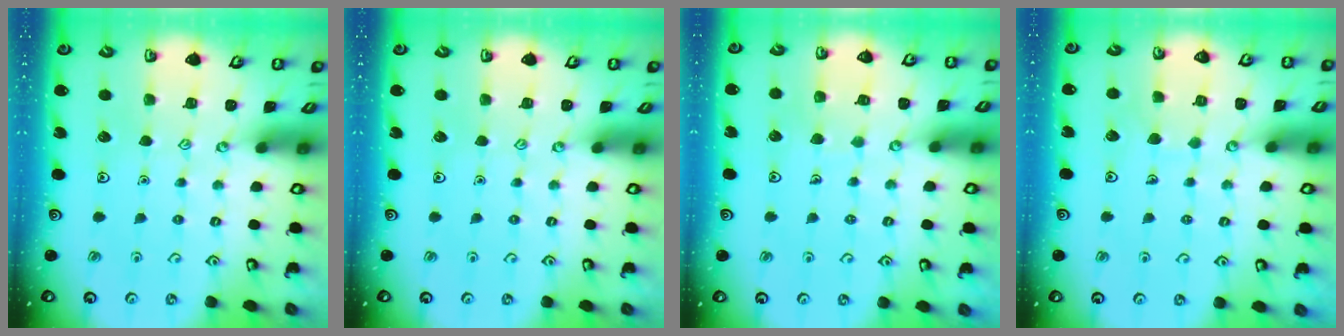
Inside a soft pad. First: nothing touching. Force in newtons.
{"total": 0.0}
{"total": 5.7, "press": 5.7, "slide": 0.6}
{"total": 4.9, "press": 4.8, "slide": 0.3}